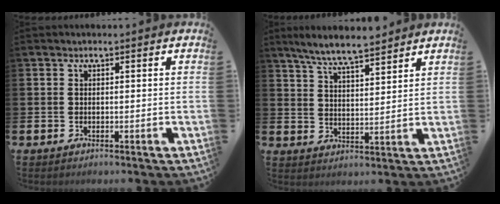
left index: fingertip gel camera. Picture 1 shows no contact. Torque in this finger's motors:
{"motor_torque": [0.28, -0.22, 0.72, 0.21]}